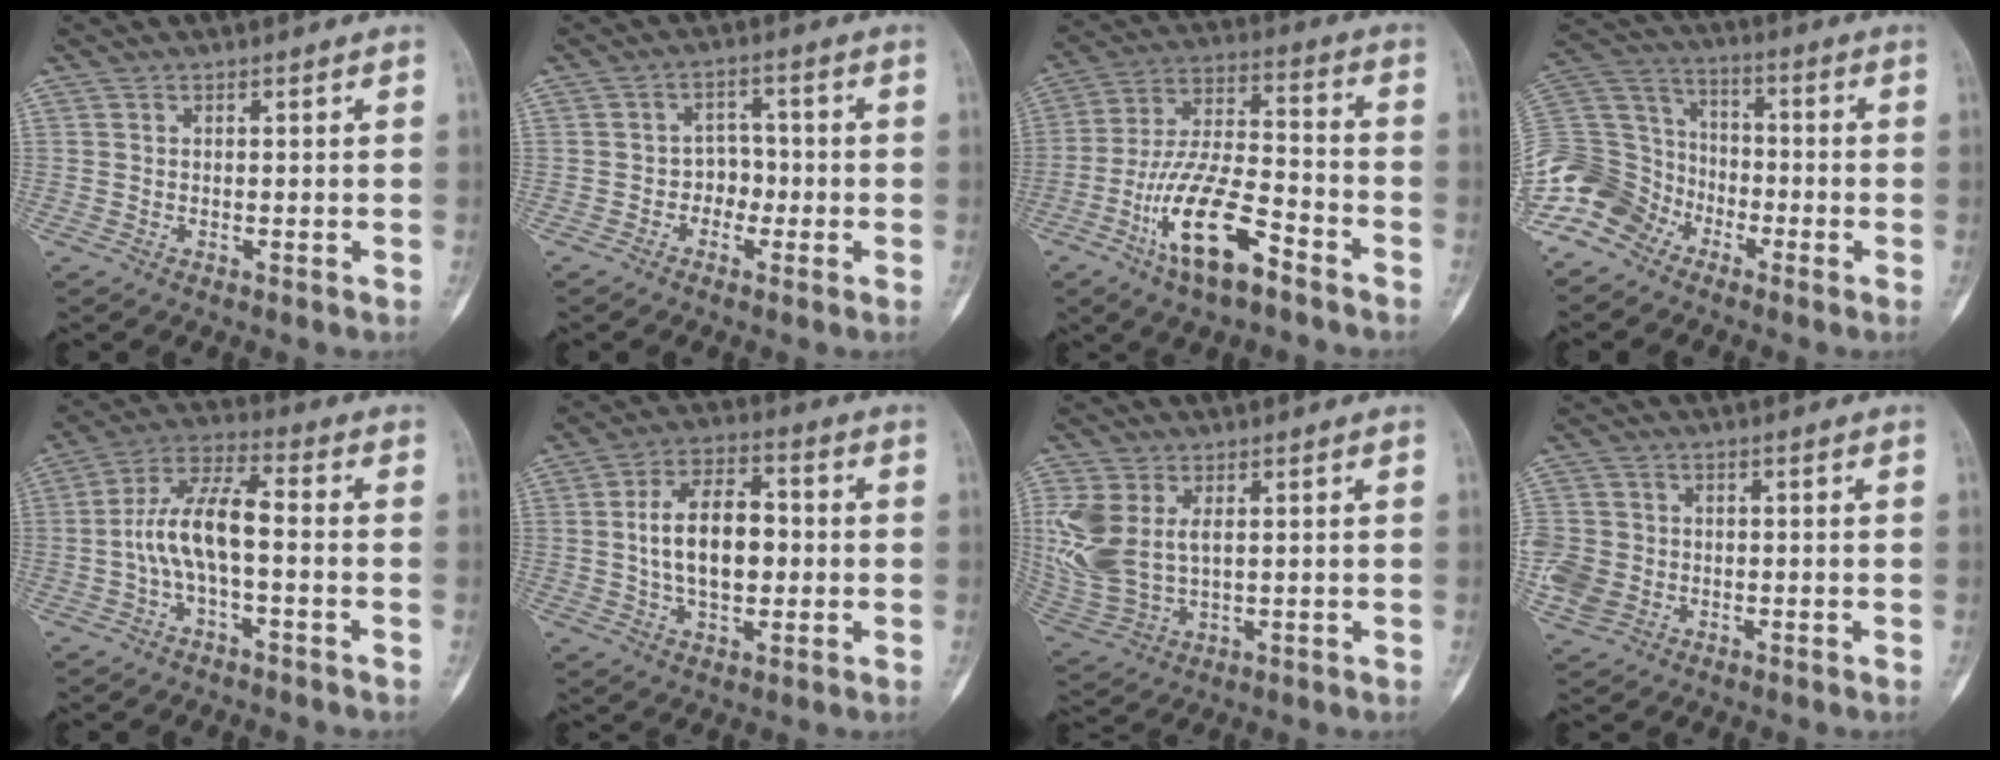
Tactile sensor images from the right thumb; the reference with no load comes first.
{"total": 4.1, "force": [-1.3, 3.5, 1.8], "torque": [0.003, 0.017, -0.031]}
{"total": 16.4, "force": [-8.7, 5.7, 12.7], "torque": [-0.236, 0.058, -0.161]}
{"total": 15.9, "force": [-9.7, 11.4, 5.3], "torque": [-0.112, 0.075, -0.190]}
{"total": 10.6, "force": [-1.5, 4.0, 9.7], "torque": [-0.194, 0.046, -0.035]}
{"total": 13.4, "force": [0.2, 7.8, 10.9], "torque": [-0.171, 0.019, 0.001]}
{"total": 12.6, "force": [2.5, 8.1, 9.3], "torque": [-0.218, -0.004, 0.064]}
{"total": 9.1, "force": [-1.7, 7.8, 4.4], "torque": [-0.113, 0.005, -0.023]}